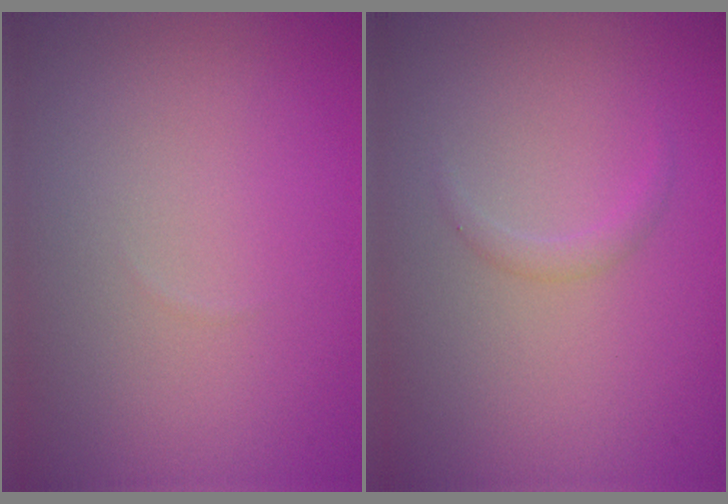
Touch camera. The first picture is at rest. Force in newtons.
{"total": 0.9, "press": 0.9, "slide": 0.0}